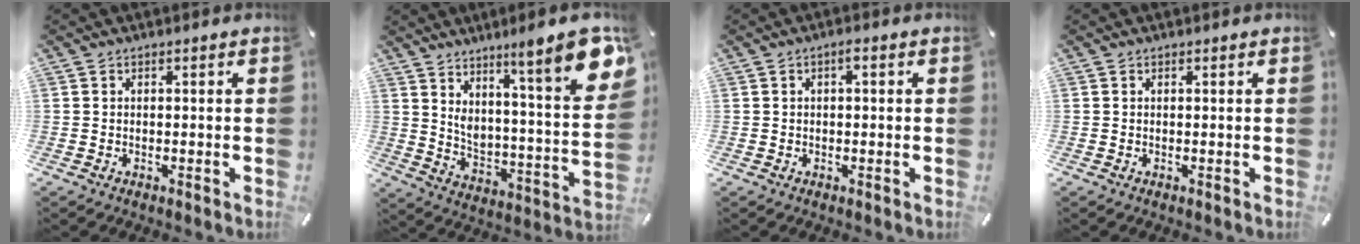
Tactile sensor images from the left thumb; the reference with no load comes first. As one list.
[{"total": 16.2, "force": [11.2, 2.6, 11.5], "torque": [-0.175, -0.096, 0.174]}, {"total": 1.5, "force": [0.2, 0.7, 1.3], "torque": [-0.026, 0.005, 0.002]}, {"total": 0.0}]